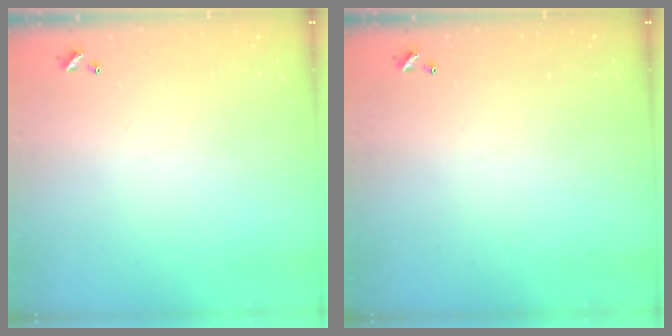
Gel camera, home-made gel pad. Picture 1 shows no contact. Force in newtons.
{"total": 0.0}